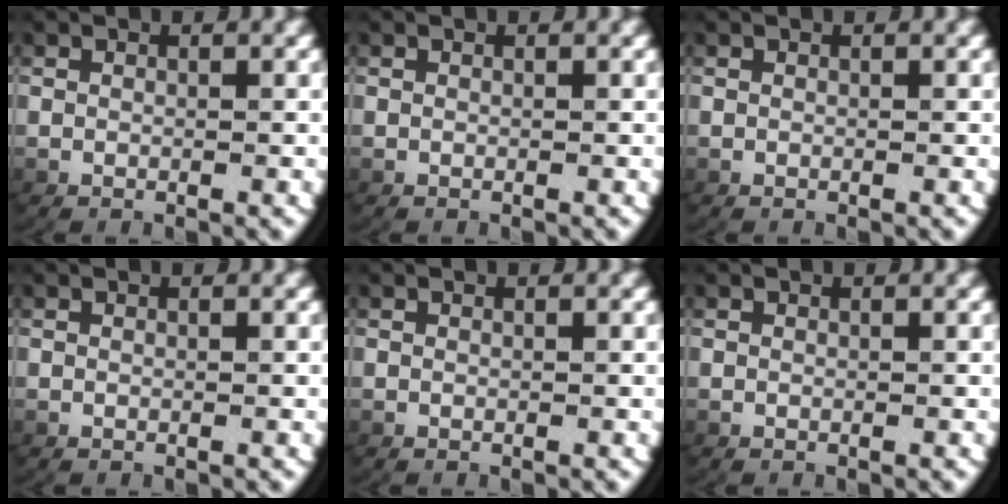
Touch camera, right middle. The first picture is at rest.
{"total": 0.0}
{"total": 0.0}
{"total": 0.0}
{"total": 0.0}
{"total": 0.0}